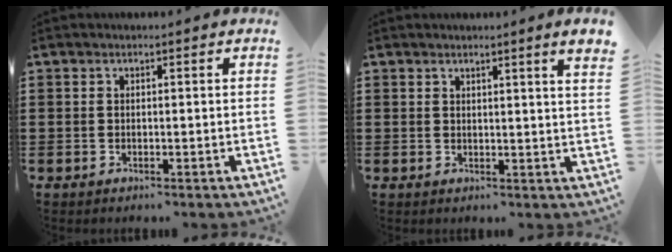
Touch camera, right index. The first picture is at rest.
{"total": 2.1, "force": [1.6, -0.7, 1.0], "torque": [-0.021, -0.007, 0.029]}